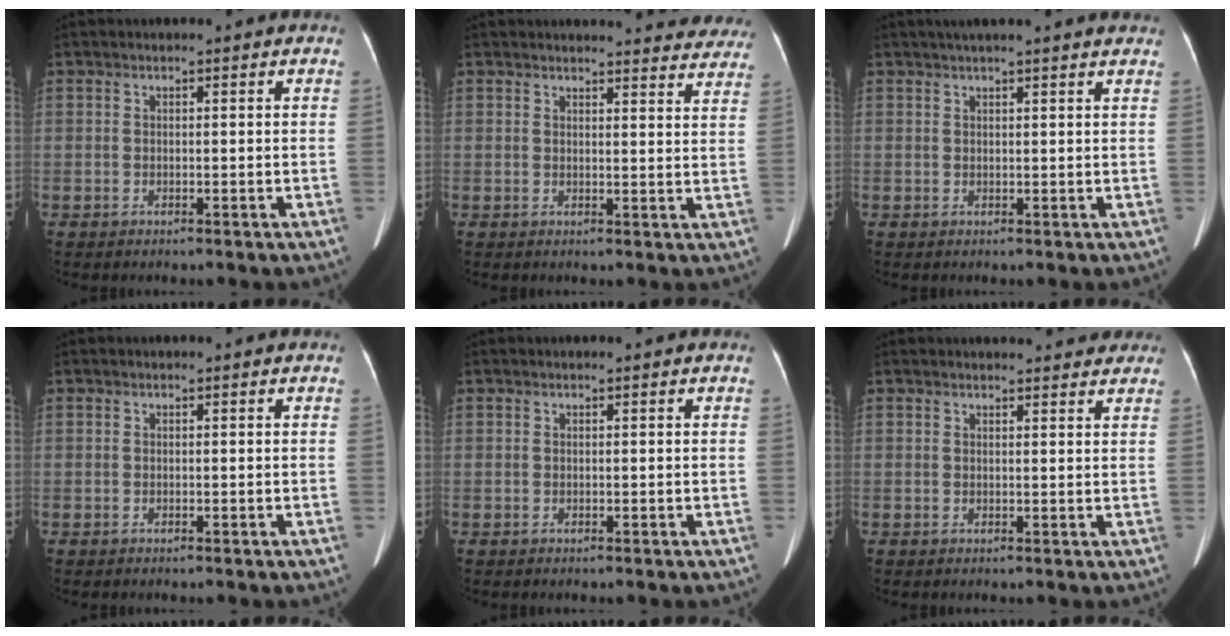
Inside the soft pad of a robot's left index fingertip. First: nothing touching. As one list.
[{"total": 19.2, "force": [18.4, 3.5, 3.9], "torque": [-0.028, -0.057, 0.190]}, {"total": 9.9, "force": [8.7, 0.5, 4.7], "torque": [-0.065, 0.031, 0.096]}, {"total": 0.0}, {"total": 0.0}, {"total": 9.3, "force": [8.6, 2.2, 2.8], "torque": [-0.020, 0.002, 0.084]}]